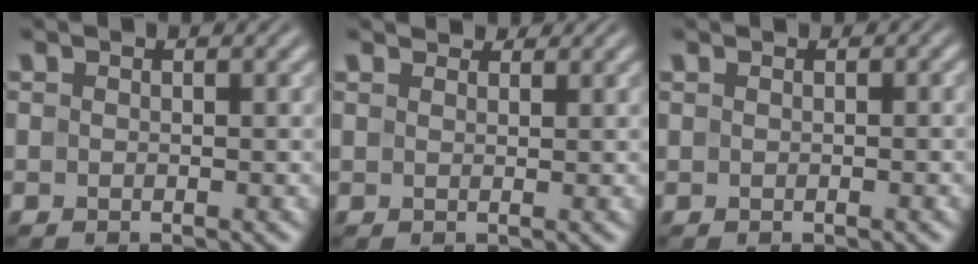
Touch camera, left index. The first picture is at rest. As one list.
[{"total": 2.4, "force": [2.2, 0.8, 0.7], "torque": [-0.017, -0.003, 0.030]}, {"total": 1.0, "force": [0.6, 0.6, 0.6], "torque": [-0.010, 0.002, 0.005]}]